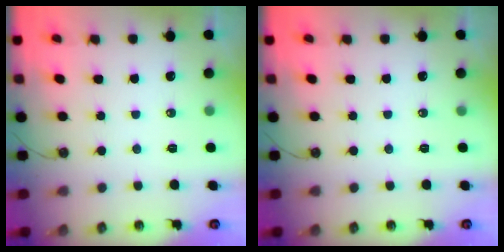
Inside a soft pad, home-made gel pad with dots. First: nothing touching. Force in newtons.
{"total": 0.0}